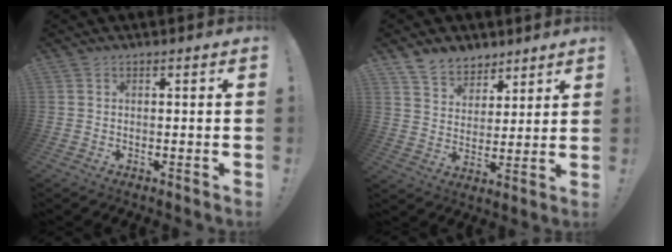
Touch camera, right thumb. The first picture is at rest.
{"total": 8.5, "force": [6.7, 5.1, 0.9], "torque": [-0.020, -0.052, 0.133]}